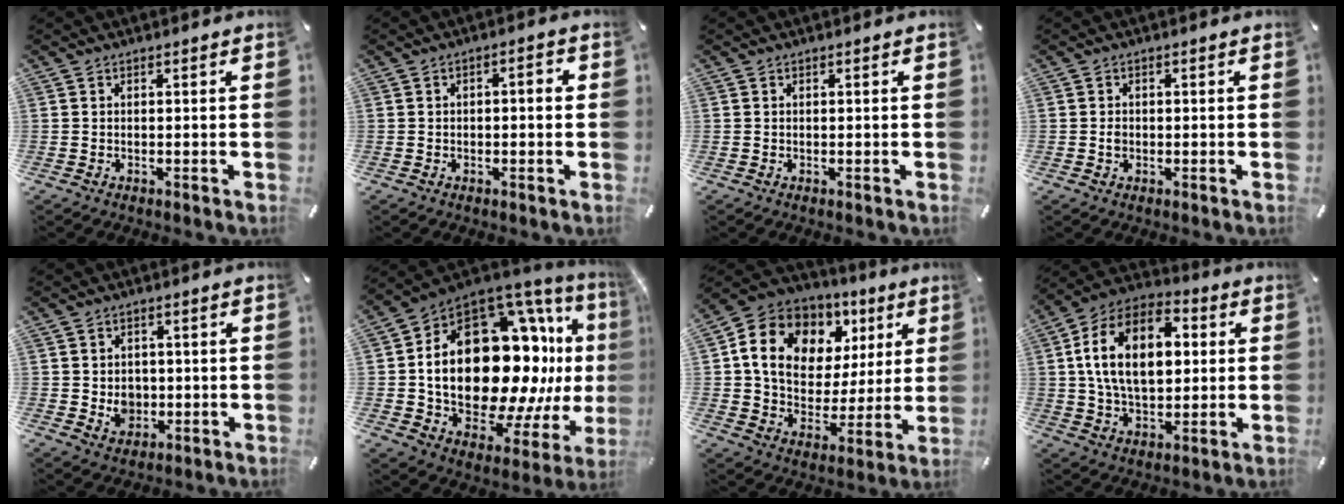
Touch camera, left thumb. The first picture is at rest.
{"total": 2.2, "force": [-0.3, 1.1, 1.9], "torque": [-0.033, 0.007, -0.009]}
{"total": 0.0}
{"total": 1.0, "force": [-0.2, 0.8, 0.6], "torque": [-0.012, 0.003, -0.004]}
{"total": 5.0, "force": [-0.4, 4.6, 2.0], "torque": [-0.015, 0.000, -0.007]}
{"total": 30.8, "force": [2.5, 18.3, 24.7], "torque": [-0.432, -0.062, 0.072]}
{"total": 15.5, "force": [5.9, 12.3, 7.3], "torque": [-0.122, -0.015, 0.113]}
{"total": 17.6, "force": [3.0, 11.4, 13.0], "torque": [-0.255, 0.004, 0.046]}